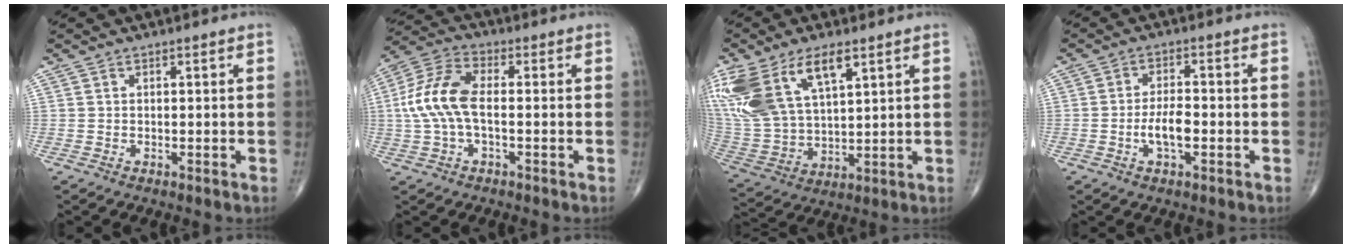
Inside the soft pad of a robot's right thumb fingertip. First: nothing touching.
{"total": 10.8, "force": [-0.4, 5.3, 9.4], "torque": [-0.215, 0.029, -0.012]}
{"total": 20.9, "force": [10.1, 10.3, 15.1], "torque": [-0.337, -0.016, 0.205]}
{"total": 5.1, "force": [-1.4, 1.9, 4.5], "torque": [-0.083, 0.009, -0.027]}